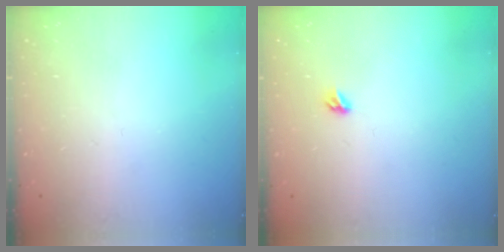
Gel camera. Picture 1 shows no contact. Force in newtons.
{"total": 3.5, "press": 3.4, "slide": 0.7}